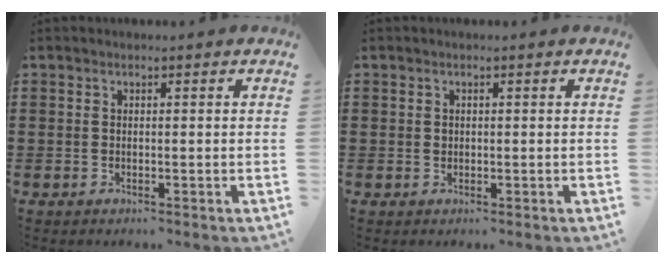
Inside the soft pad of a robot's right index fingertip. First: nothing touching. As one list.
[{"total": 0.6, "force": [0.2, 0.5, 0.3], "torque": [-0.008, 0.002, 0.003]}]